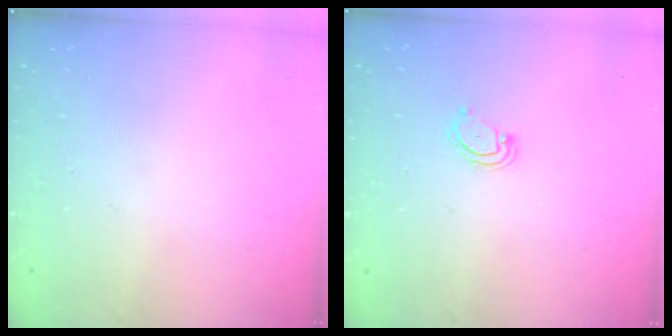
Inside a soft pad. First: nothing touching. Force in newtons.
{"total": 2.5, "press": 2.5, "slide": 0.2}